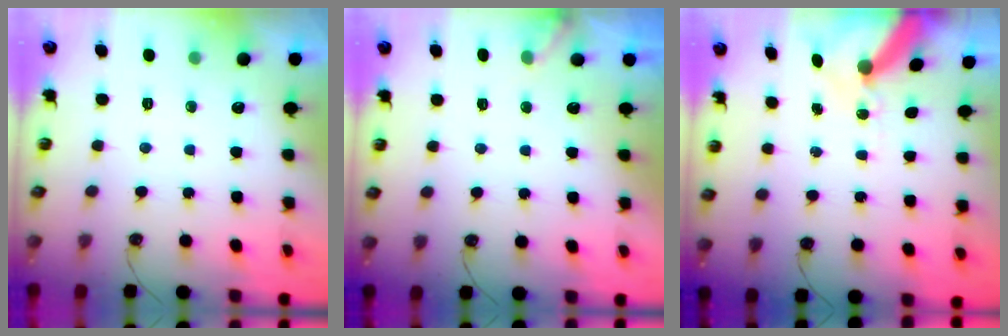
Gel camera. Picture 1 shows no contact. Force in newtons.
{"total": 3.7, "press": 3.7, "slide": 0.3}
{"total": 10.2, "press": 10.1, "slide": 1.4}